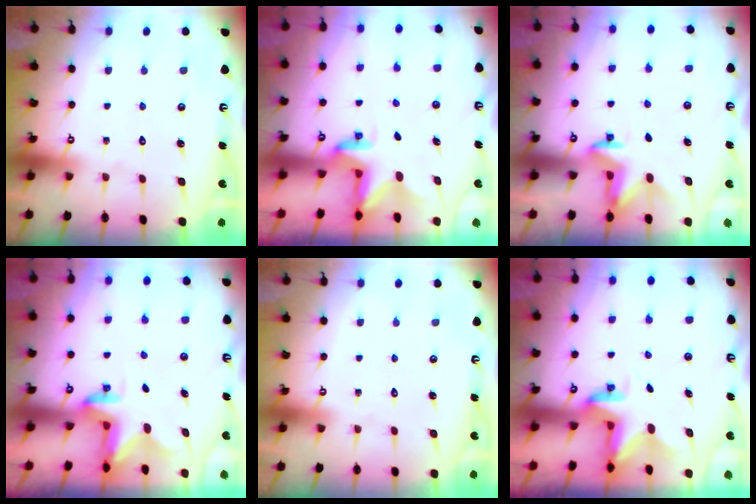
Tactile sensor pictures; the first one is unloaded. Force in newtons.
{"total": 2.8, "press": 2.8, "slide": 0.2}
{"total": 5.3, "press": 5.3, "slide": 0.4}
{"total": 2.5, "press": 2.5, "slide": 0.5}
{"total": 0.0}
{"total": 3.3, "press": 3.3, "slide": 0.2}